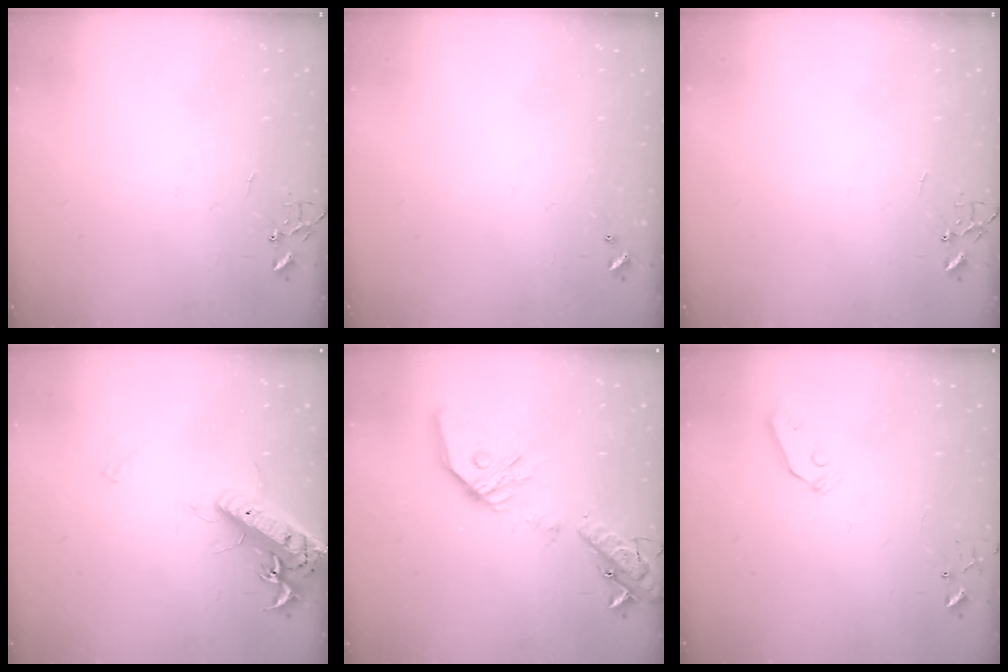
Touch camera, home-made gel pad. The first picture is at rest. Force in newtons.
{"total": 0.0}
{"total": 0.0}
{"total": 17.1, "press": 16.8, "slide": 3.3}
{"total": 21.4, "press": 21.2, "slide": 3.5}
{"total": 4.0, "press": 3.9, "slide": 0.8}